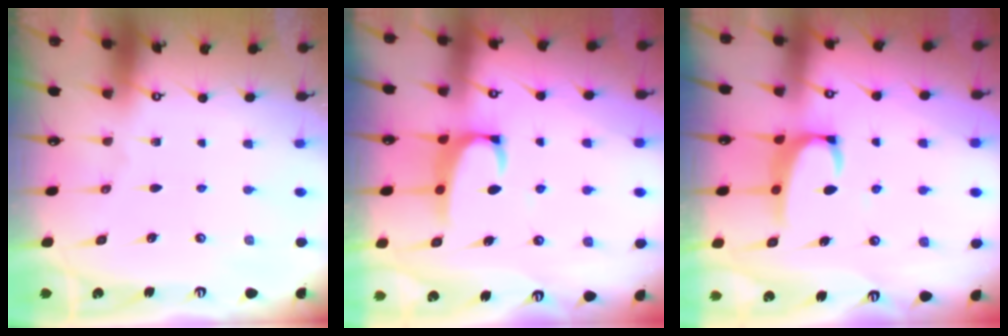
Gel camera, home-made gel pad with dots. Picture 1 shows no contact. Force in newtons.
{"total": 3.1, "press": 3.0, "slide": 0.9}
{"total": 3.4, "press": 3.3, "slide": 0.7}